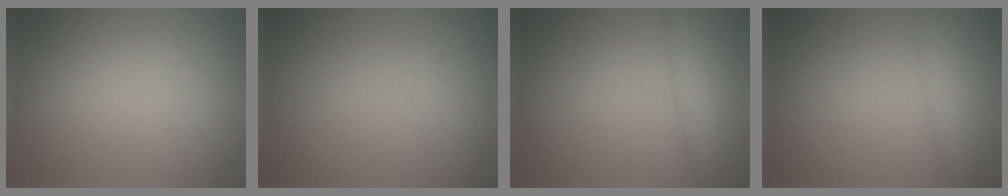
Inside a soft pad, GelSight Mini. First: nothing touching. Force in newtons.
{"total": 0.0}
{"total": 2.5, "press": 2.5, "slide": 0.1}
{"total": 1.7, "press": 1.7, "slide": 0.0}